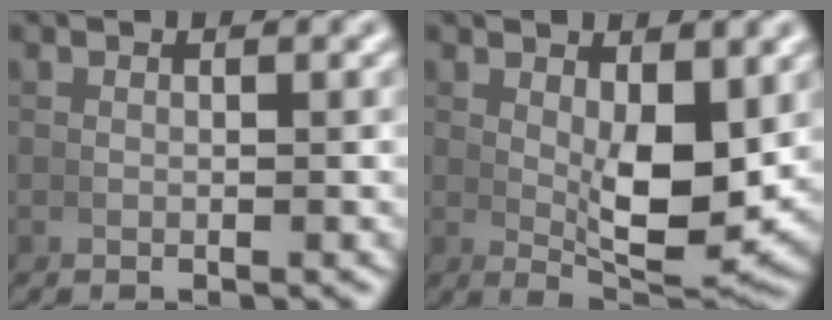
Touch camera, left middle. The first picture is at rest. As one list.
[{"total": 5.9, "force": [1.5, 1.8, 5.4], "torque": [-0.083, -0.024, 0.032]}]